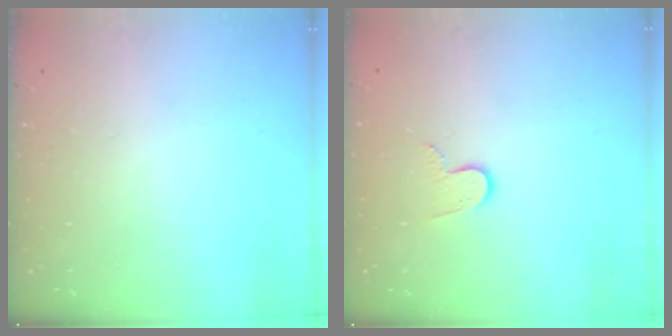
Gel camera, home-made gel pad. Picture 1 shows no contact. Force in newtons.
{"total": 6.0, "press": 6.0, "slide": 0.5}